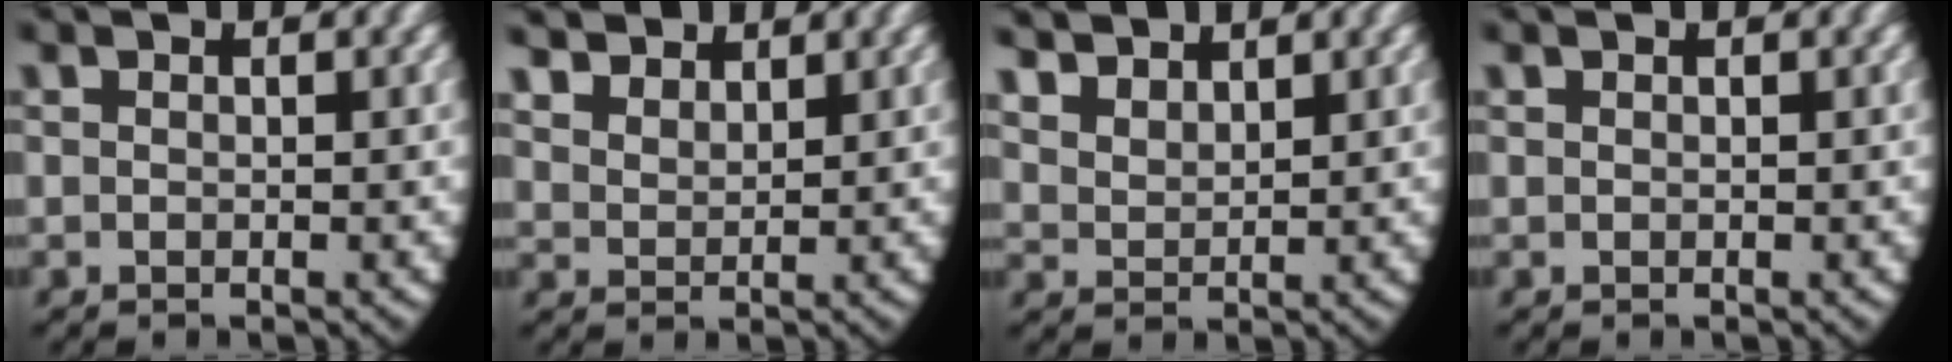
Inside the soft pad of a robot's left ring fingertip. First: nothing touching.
{"total": 3.4, "force": [2.8, 1.5, 1.1], "torque": [-0.023, -0.005, 0.059]}
{"total": 3.5, "force": [2.8, 1.8, 1.2], "torque": [-0.033, -0.003, 0.058]}
{"total": 0.0}